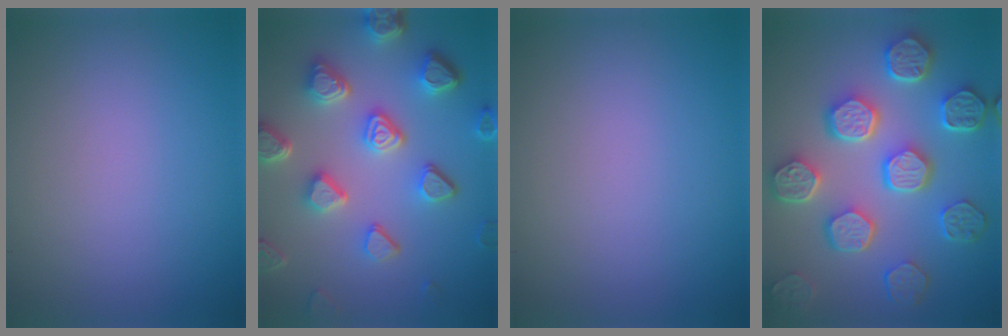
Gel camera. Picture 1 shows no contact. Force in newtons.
{"total": 6.9, "press": 5.4, "slide": 4.2}
{"total": 0.0}
{"total": 8.3, "press": 6.4, "slide": 5.3}